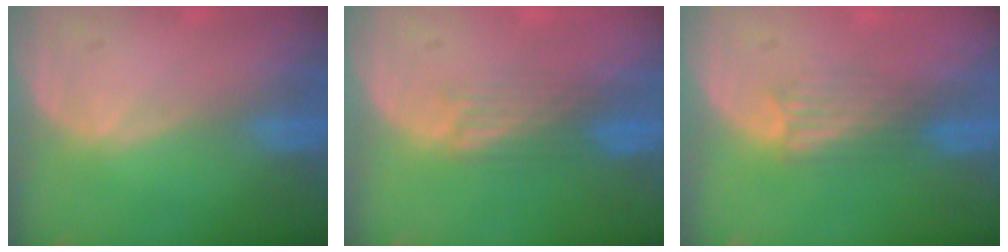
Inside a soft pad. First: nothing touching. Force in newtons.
{"total": 3.9, "press": 3.2, "slide": 2.2}
{"total": 3.3, "press": 2.9, "slide": 1.6}